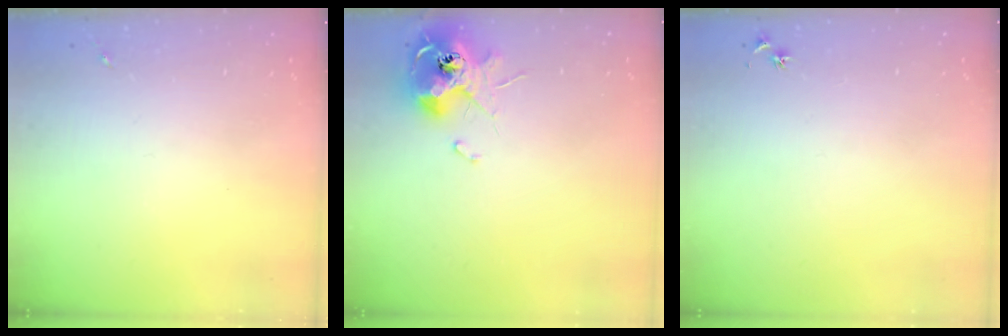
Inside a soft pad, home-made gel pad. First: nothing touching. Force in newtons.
{"total": 12.8, "press": 12.8, "slide": 1.5}
{"total": 3.0, "press": 2.9, "slide": 0.4}